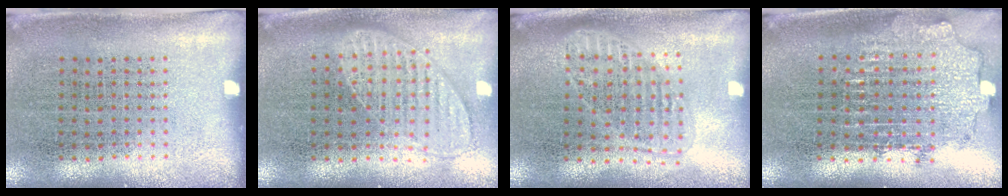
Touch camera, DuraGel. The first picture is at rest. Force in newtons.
{"total": 1.0, "press": 1.0, "slide": 0.2}
{"total": 1.6, "press": 1.4, "slide": 0.8}
{"total": 2.0, "press": 1.5, "slide": 1.3}